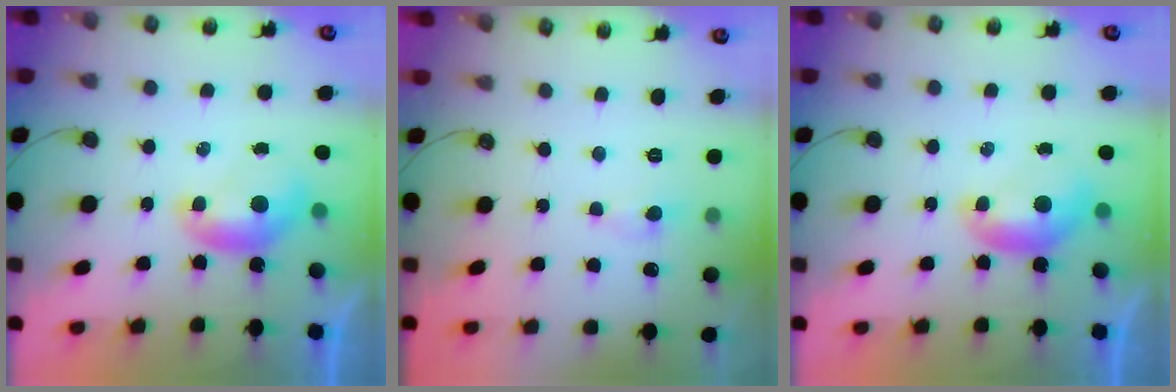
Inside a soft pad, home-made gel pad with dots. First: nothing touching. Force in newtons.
{"total": 0.0}
{"total": 0.0}